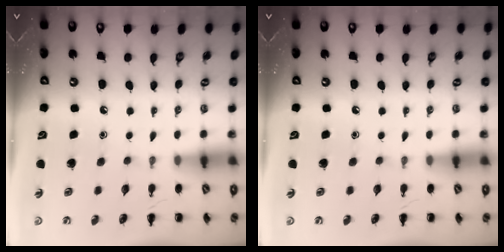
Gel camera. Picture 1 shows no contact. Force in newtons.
{"total": 0.0}